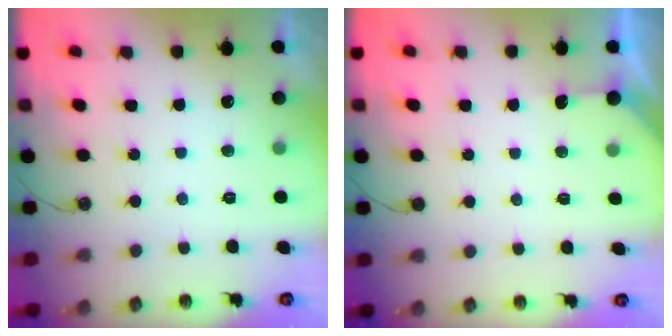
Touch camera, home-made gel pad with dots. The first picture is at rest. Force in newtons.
{"total": 3.8, "press": 3.8, "slide": 0.3}